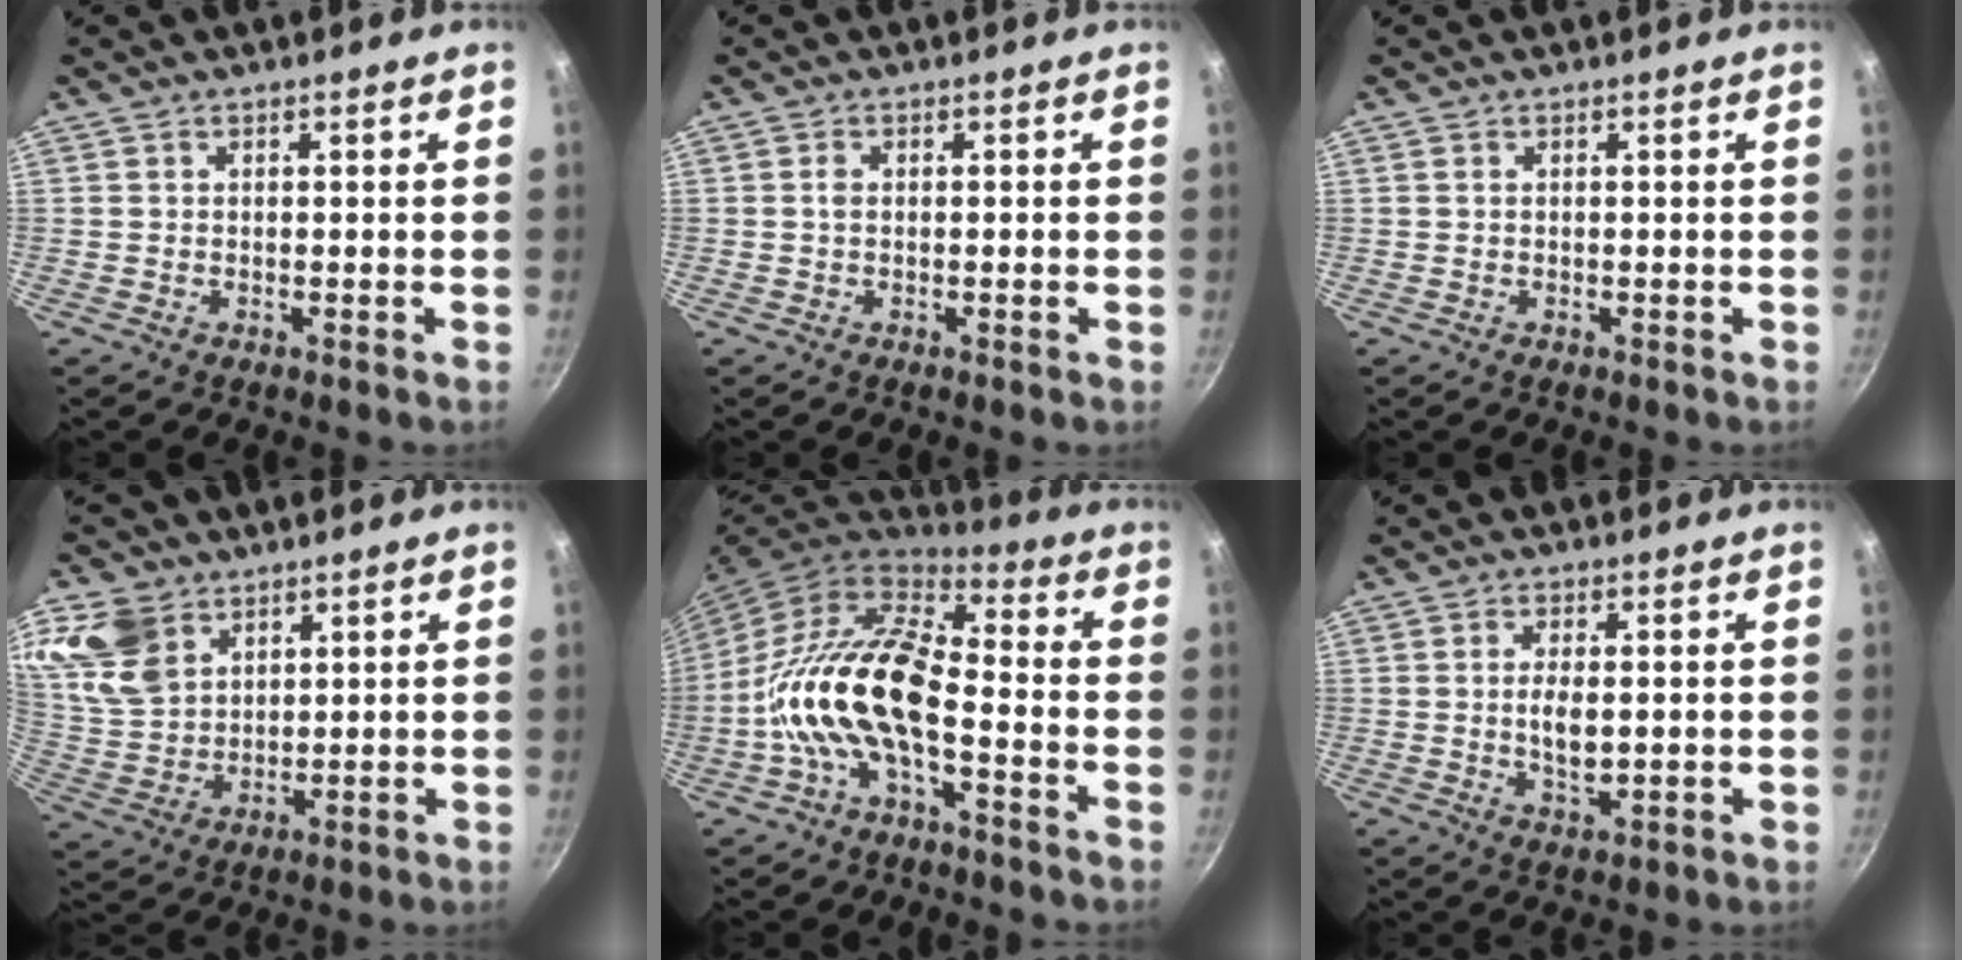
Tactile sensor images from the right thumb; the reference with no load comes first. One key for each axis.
{"total": 1.2, "fx": -0.1, "fy": 0.5, "fz": 1.1, "tx": -0.028, "ty": 0.005, "tz": -0.007}
{"total": 0.0}
{"total": 12.0, "fx": 6.5, "fy": 8.3, "fz": 5.7, "tx": -0.101, "ty": -0.025, "tz": 0.136}
{"total": 15.8, "fx": -3.9, "fy": 7.4, "fz": 13.4, "tx": -0.249, "ty": 0.042, "tz": -0.089}
{"total": 4.9, "fx": 0.1, "fy": 2.1, "fz": 4.4, "tx": -0.085, "ty": -0.006, "tz": 0.002}